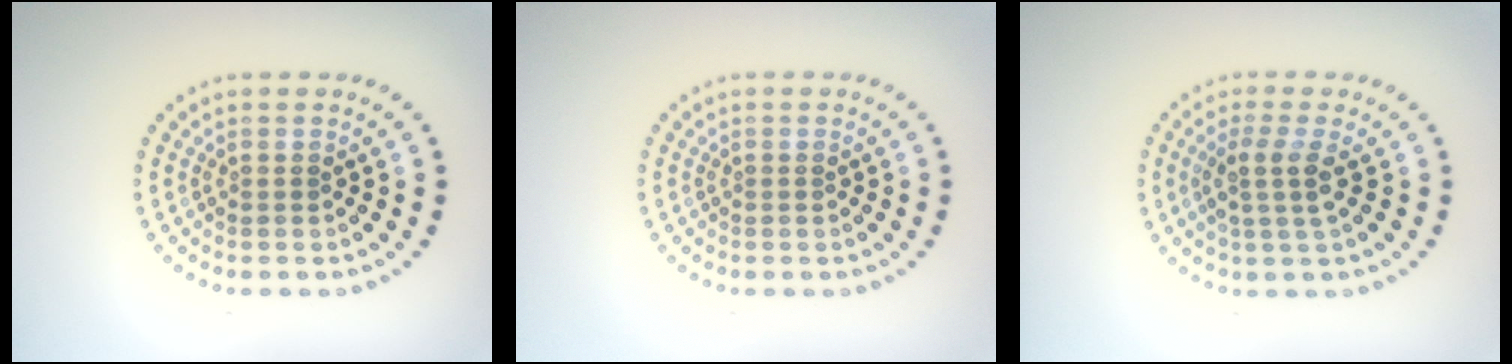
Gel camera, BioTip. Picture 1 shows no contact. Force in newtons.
{"total": 0.0}
{"total": 2.5, "press": 2.0, "slide": 1.5}